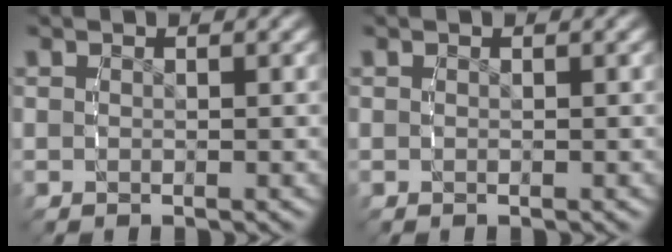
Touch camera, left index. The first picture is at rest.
{"total": 0.0}